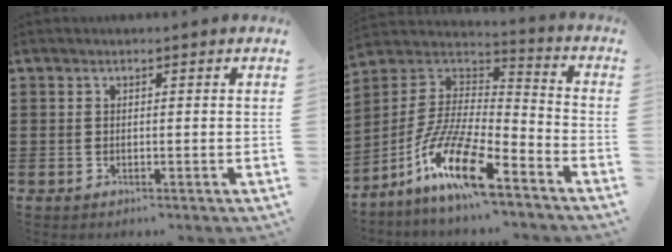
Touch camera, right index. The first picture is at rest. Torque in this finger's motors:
{"motor_torque": [0.43, 0.40, 0.50, 0.14]}